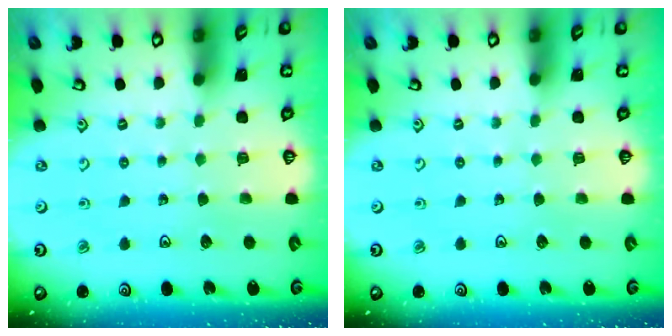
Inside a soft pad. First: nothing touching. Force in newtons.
{"total": 0.0}